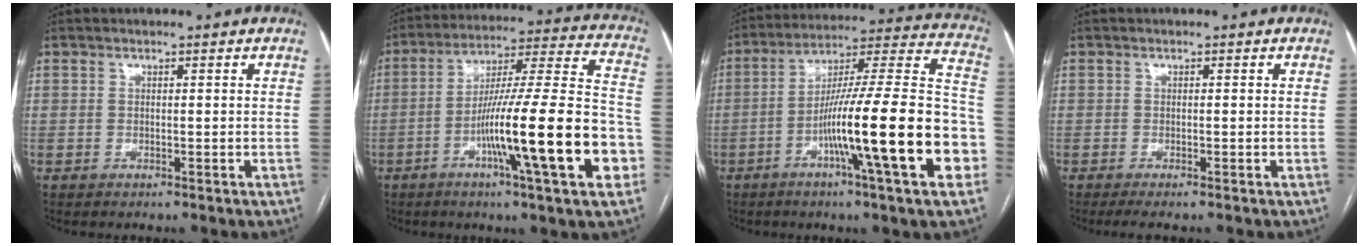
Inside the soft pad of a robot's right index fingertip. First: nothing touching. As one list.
[{"total": 22.2, "force": [-7.4, 0.6, 20.9], "torque": [-0.296, -0.003, -0.120]}, {"total": 24.0, "force": [-7.7, 0.6, 22.8], "torque": [-0.292, 0.001, -0.127]}, {"total": 2.8, "force": [-2.3, 0.2, 1.5], "torque": [-0.019, -0.005, -0.033]}]